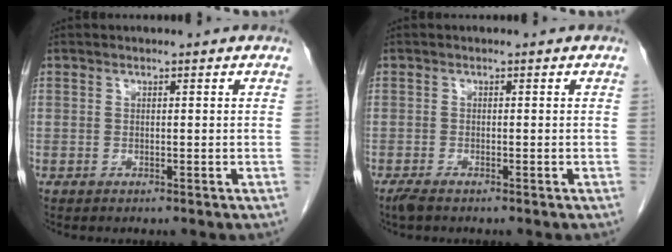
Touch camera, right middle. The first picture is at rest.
{"total": 1.8, "force": [-1.4, 0.4, 1.1], "torque": [-0.027, -0.006, -0.026]}